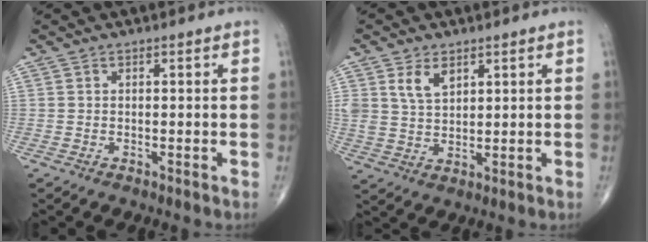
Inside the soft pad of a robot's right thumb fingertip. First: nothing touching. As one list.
[{"total": 5.6, "force": [2.9, 3.4, 3.5], "torque": [-0.055, -0.015, 0.061]}]